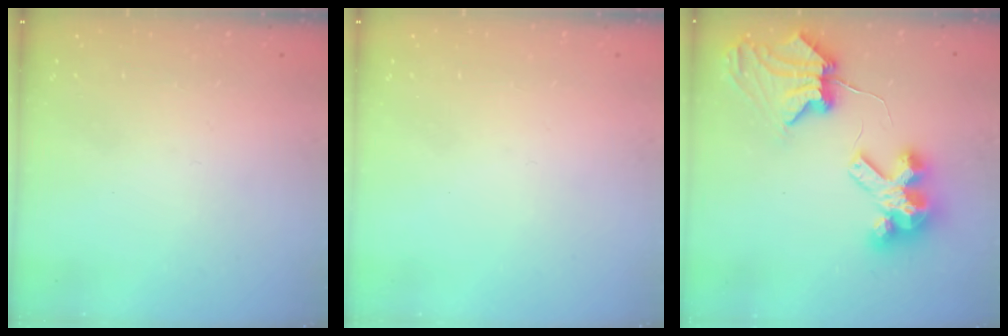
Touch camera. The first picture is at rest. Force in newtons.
{"total": 0.0}
{"total": 8.3, "press": 8.2, "slide": 1.1}